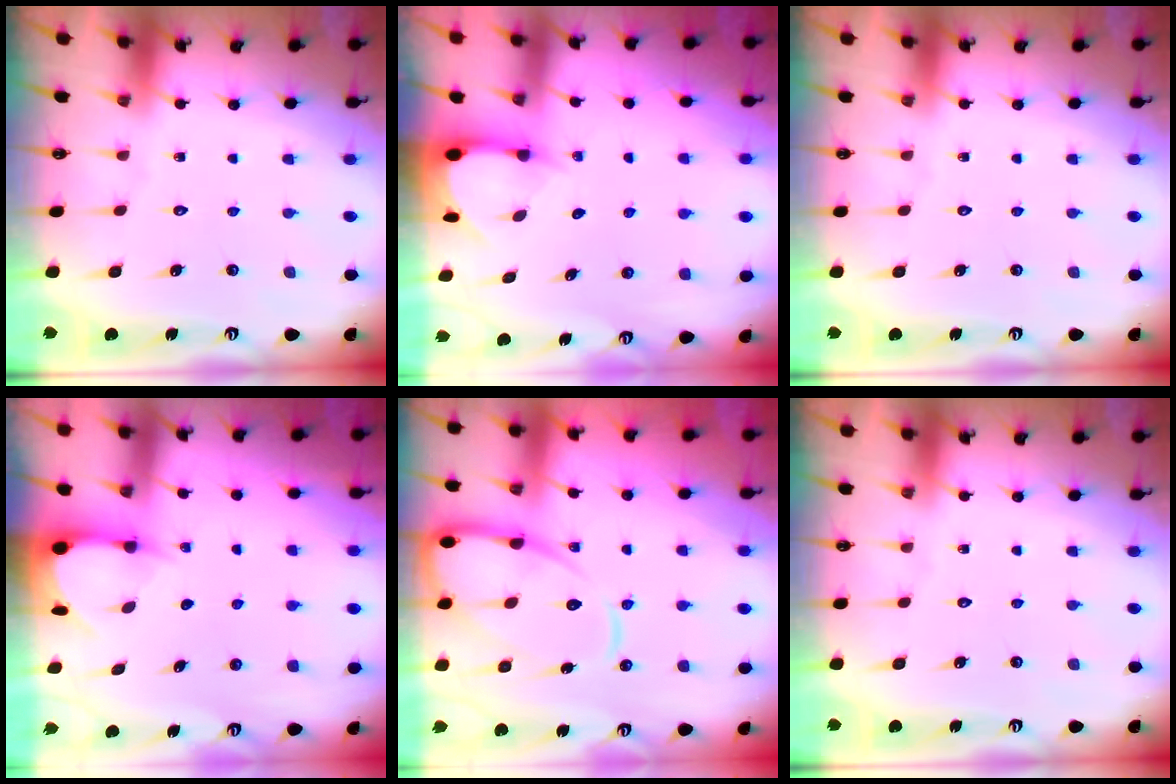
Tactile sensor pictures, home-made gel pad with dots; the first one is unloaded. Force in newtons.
{"total": 2.6, "press": 2.5, "slide": 0.4}
{"total": 0.0}
{"total": 3.3, "press": 3.3, "slide": 0.4}
{"total": 14.2, "press": 14.1, "slide": 1.3}
{"total": 0.0}